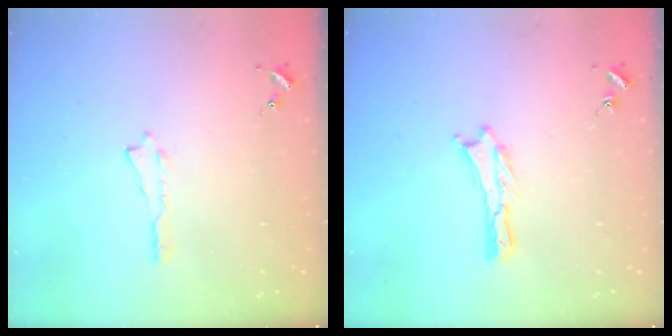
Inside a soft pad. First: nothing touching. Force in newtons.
{"total": 0.0}